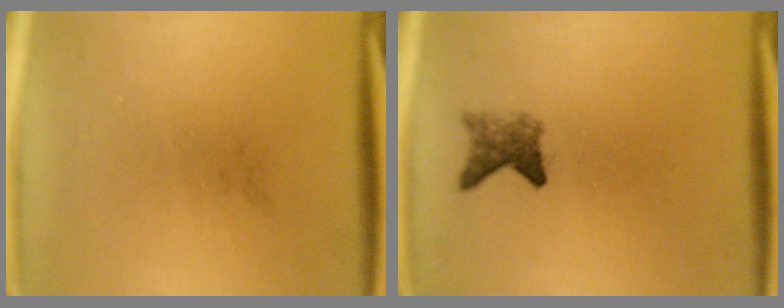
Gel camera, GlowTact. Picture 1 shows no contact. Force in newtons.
{"total": 2.7}